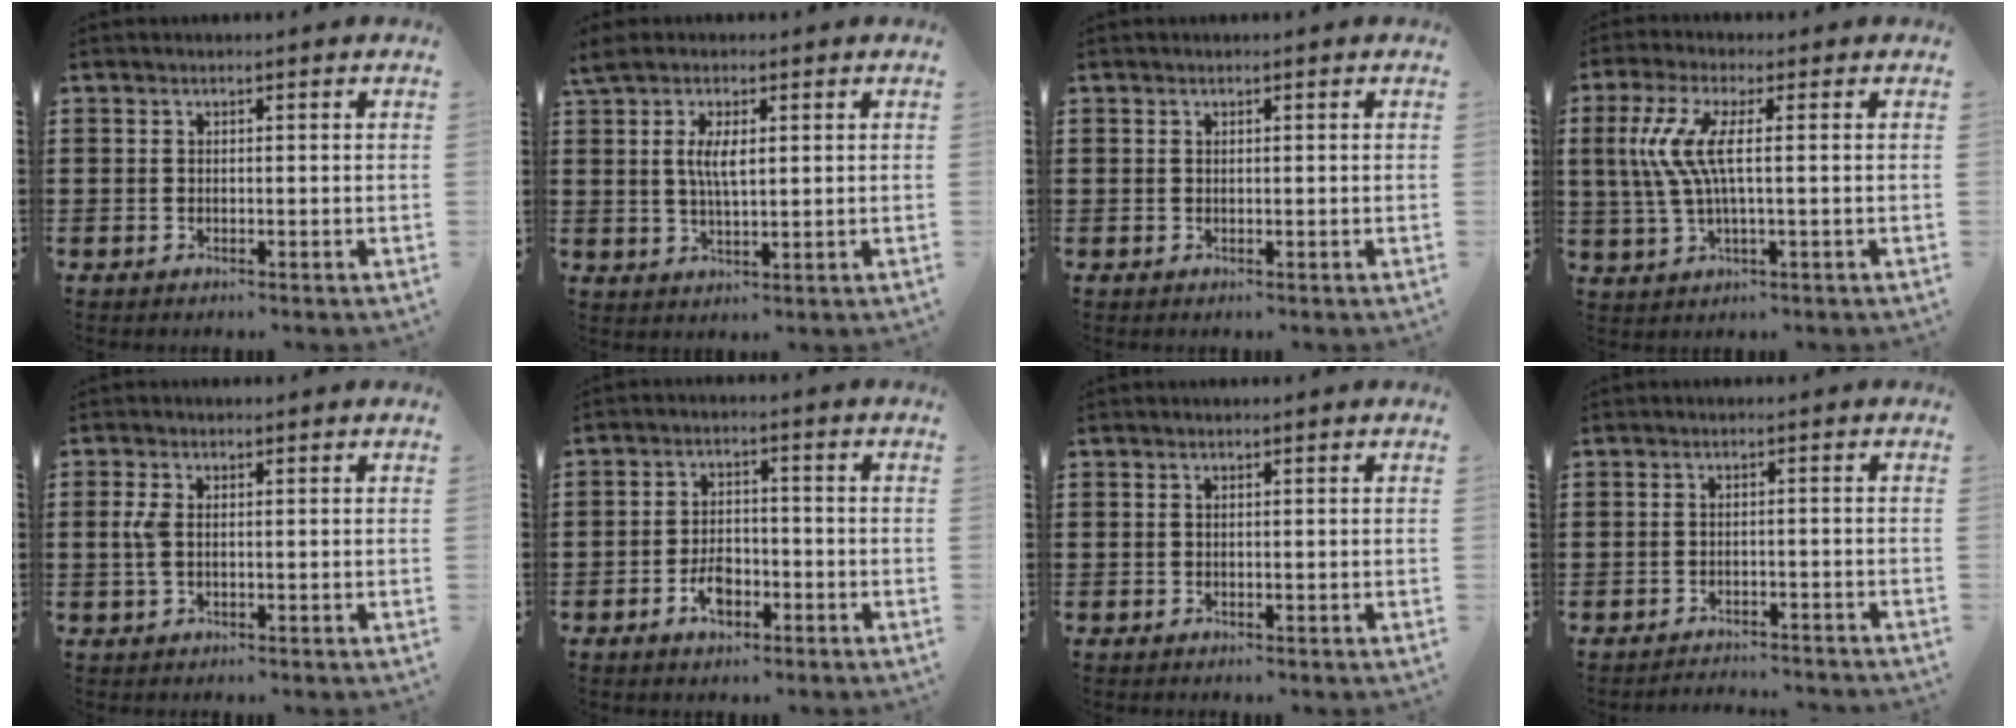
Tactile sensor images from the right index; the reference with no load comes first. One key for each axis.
{"total": 4.7, "fx": 1.2, "fy": 1.5, "fz": 4.2, "tx": -0.086, "ty": 0.006, "tz": 0.019}
{"total": 0.0}
{"total": 7.4, "fx": 0.6, "fy": 1.3, "fz": 7.2, "tx": -0.172, "ty": -0.013, "tz": -0.004}
{"total": 3.1, "fx": 0.2, "fy": 1.6, "fz": 2.6, "tx": -0.076, "ty": -0.002, "tz": -0.006}
{"total": 4.4, "fx": -2.1, "fy": 2.4, "fz": 3.0, "tx": -0.065, "ty": 0.001, "tz": -0.041}
{"total": 0.0}
{"total": 2.0, "fx": -2.0, "fy": 0.0, "fz": -0.1, "tx": -0.004, "ty": 0.000, "tz": -0.043}